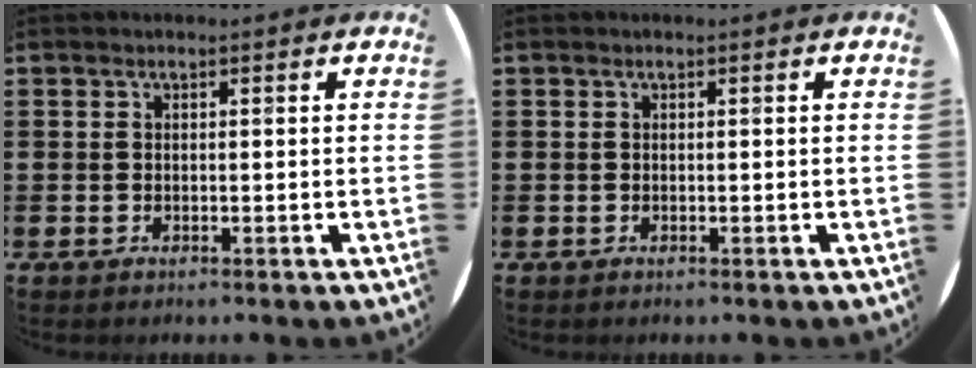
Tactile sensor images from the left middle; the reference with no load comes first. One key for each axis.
{"total": 0.0}